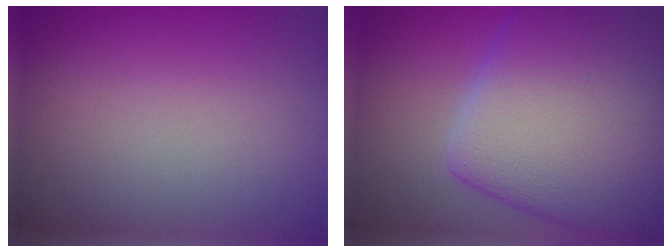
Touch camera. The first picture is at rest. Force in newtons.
{"total": 13.0, "press": 13.0, "slide": 0.5}